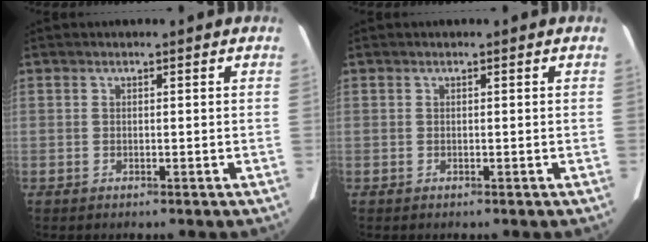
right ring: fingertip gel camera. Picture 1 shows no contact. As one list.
[{"total": 0.0}]